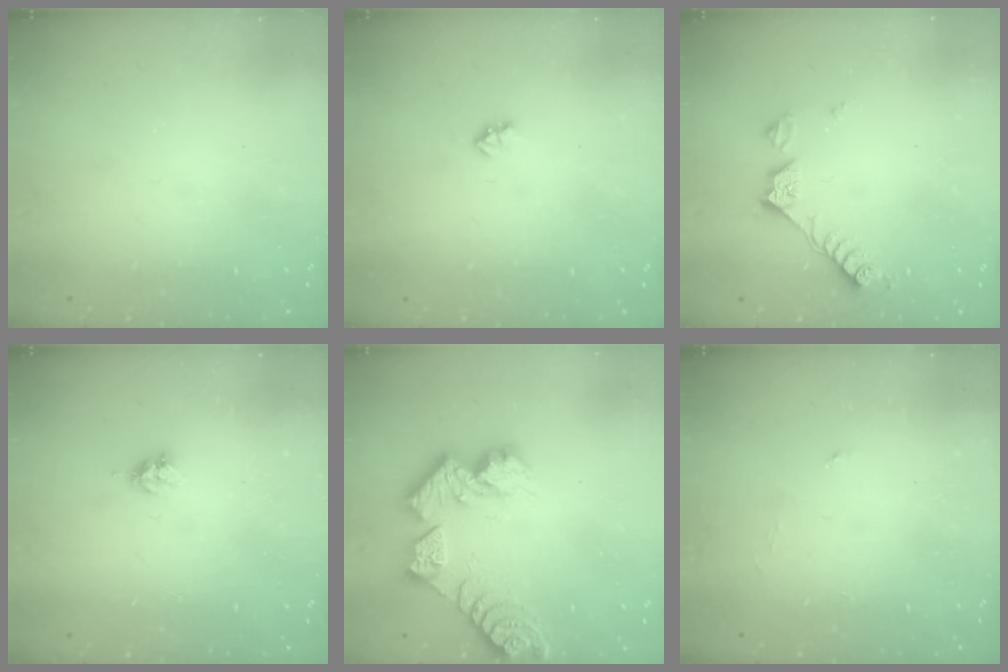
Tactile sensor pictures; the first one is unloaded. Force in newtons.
{"total": 2.0, "press": 2.0, "slide": 0.3}
{"total": 8.5, "press": 8.5, "slide": 0.5}
{"total": 3.5, "press": 3.4, "slide": 0.5}
{"total": 12.7, "press": 12.6, "slide": 1.0}
{"total": 3.1, "press": 3.1, "slide": 0.5}